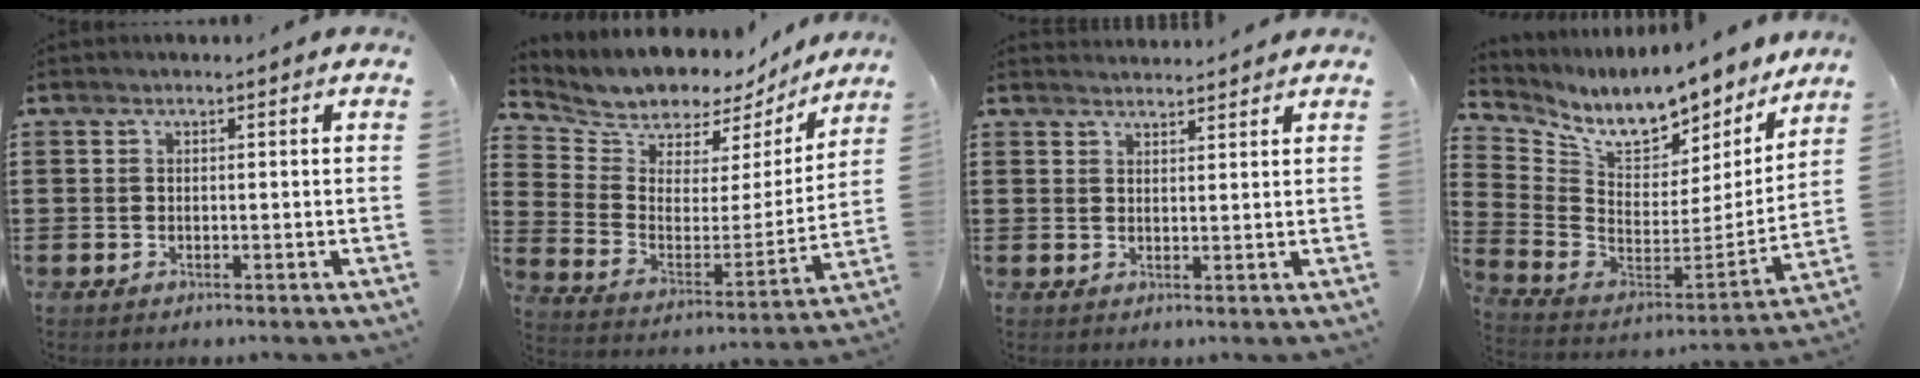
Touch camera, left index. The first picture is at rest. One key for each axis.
{"total": 6.4, "fx": 6.2, "fy": 1.8, "fz": -0.4, "tx": -0.037, "ty": -0.055, "tz": 0.107}
{"total": 1.9, "fx": 1.9, "fy": 0.0, "fz": -0.2, "tx": -0.001, "ty": -0.002, "tz": 0.037}
{"total": 9.5, "fx": 8.1, "fy": 2.6, "fz": 4.2, "tx": -0.105, "ty": -0.068, "tz": 0.136}